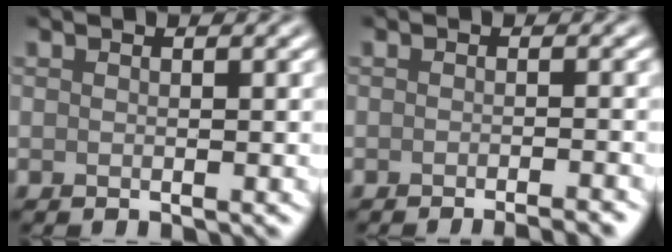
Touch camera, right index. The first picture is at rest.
{"total": 3.1, "force": [-2.4, 0.6, 1.9], "torque": [-0.014, 0.008, -0.032]}